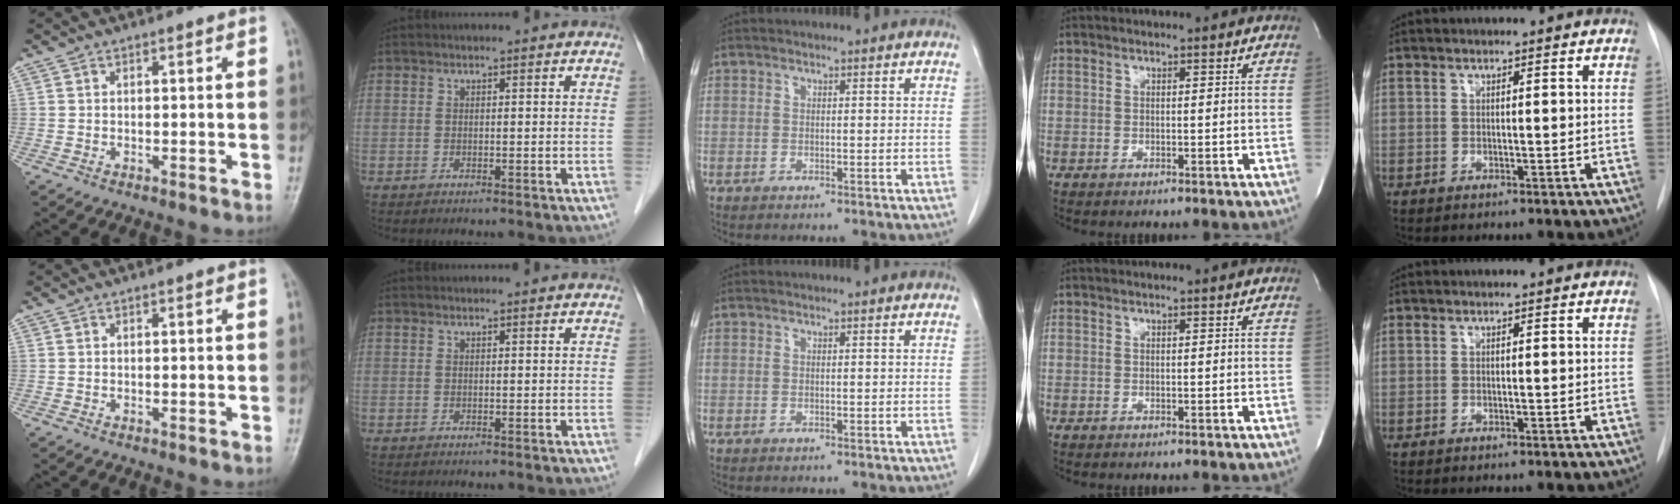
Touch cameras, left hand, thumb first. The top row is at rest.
{}